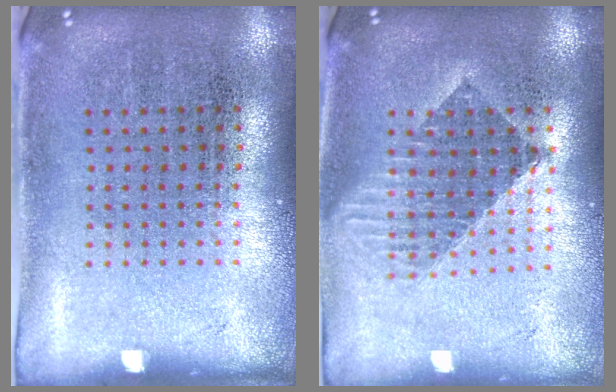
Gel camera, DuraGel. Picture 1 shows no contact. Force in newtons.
{"total": 1.6, "press": 1.3, "slide": 0.9}